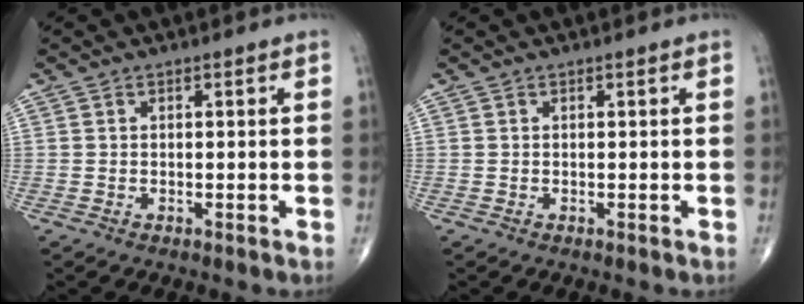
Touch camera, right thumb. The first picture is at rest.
{"total": 0.0}